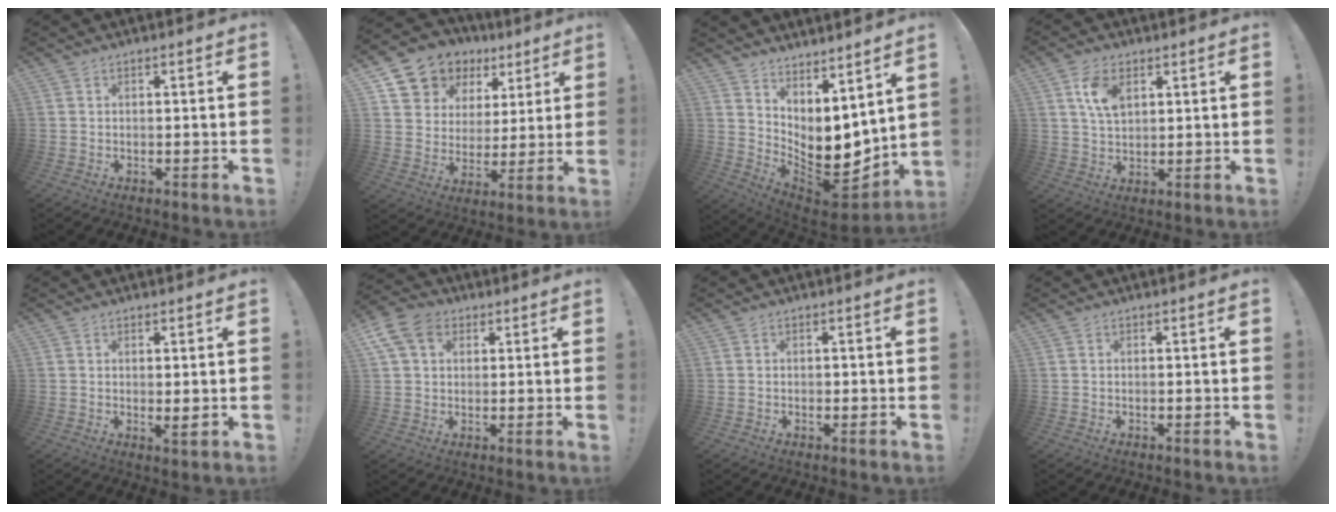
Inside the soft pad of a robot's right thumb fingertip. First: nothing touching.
{"total": 11.2, "force": [7.2, 8.1, 2.8], "torque": [-0.055, -0.048, 0.144]}
{"total": 10.6, "force": [-0.5, 7.3, 7.7], "torque": [-0.084, -0.029, 0.009]}
{"total": 8.2, "force": [3.6, 5.0, 5.5], "torque": [-0.092, -0.006, 0.068]}
{"total": 2.3, "force": [0.7, 0.5, 2.2], "torque": [-0.028, -0.007, 0.013]}
{"total": 10.8, "force": [4.2, 7.8, 6.1], "torque": [-0.108, -0.006, 0.085]}
{"total": 0.5, "force": [-0.3, 0.4, 0.1], "torque": [-0.004, 0.002, -0.004]}
{"total": 0.0}